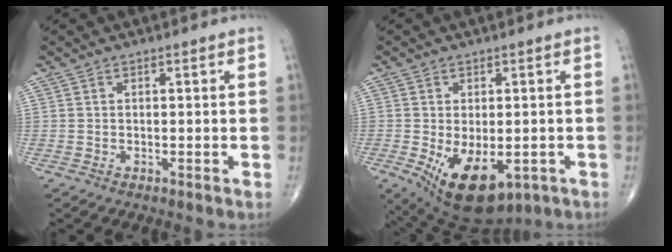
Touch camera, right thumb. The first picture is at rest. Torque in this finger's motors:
{"motor_torque": [-0.04, 0.65, 0.17, -0.23, 0.30]}